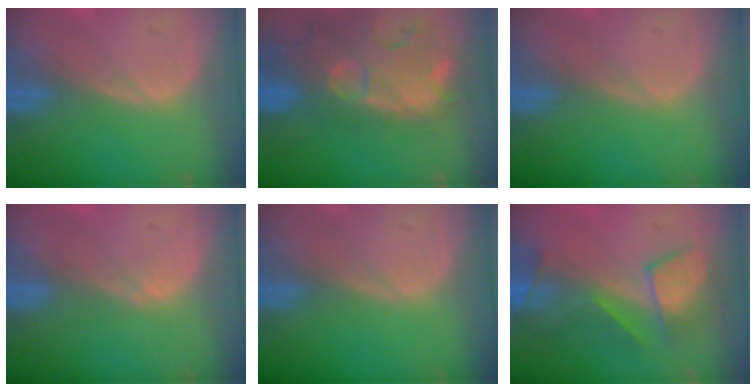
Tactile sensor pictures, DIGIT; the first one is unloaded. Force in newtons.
{"total": 14.2, "press": 11.6, "slide": 8.2}
{"total": 0.0}
{"total": 0.7, "press": 0.7, "slide": 0.3}
{"total": 0.0}
{"total": 7.7, "press": 7.3, "slide": 2.5}